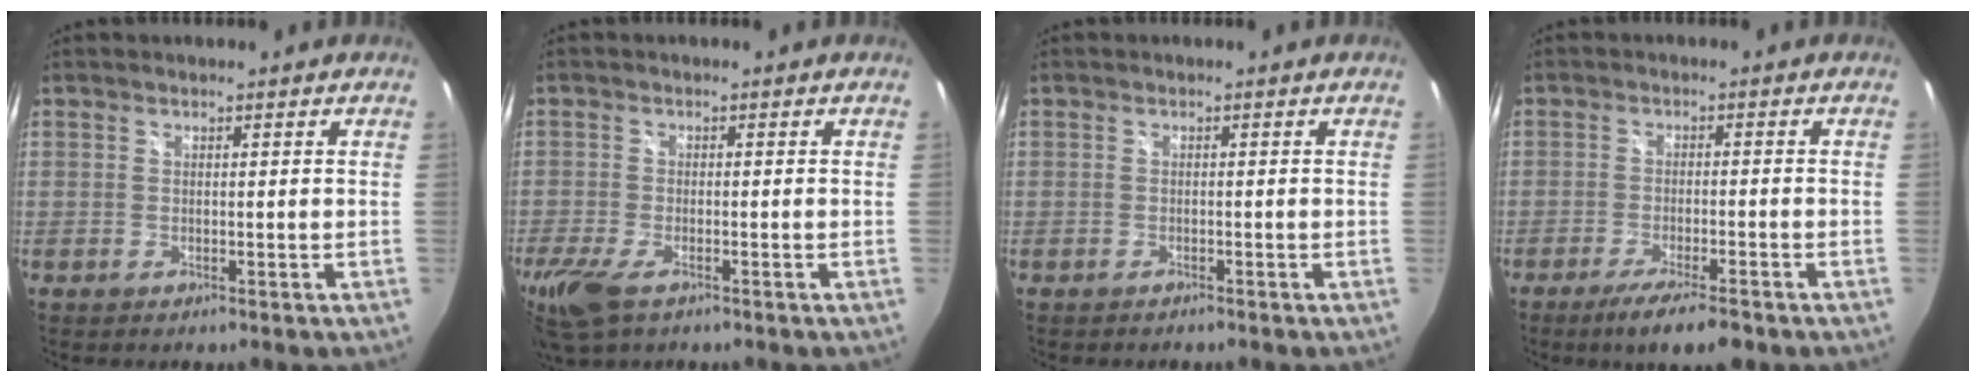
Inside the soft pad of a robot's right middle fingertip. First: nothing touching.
{"total": 7.9, "force": [-4.9, 3.3, 5.2], "torque": [-0.133, -0.029, -0.093]}
{"total": 1.0, "force": [-0.9, 0.3, 0.2], "torque": [-0.007, -0.006, -0.016]}
{"total": 7.7, "force": [-5.8, 1.1, 5.0], "torque": [-0.104, -0.023, -0.096]}